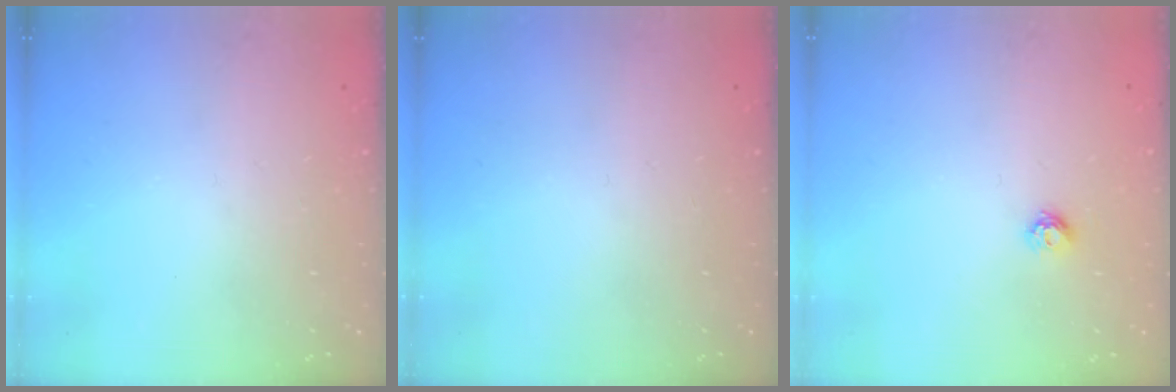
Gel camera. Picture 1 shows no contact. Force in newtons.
{"total": 0.0}
{"total": 4.6, "press": 4.5, "slide": 0.6}